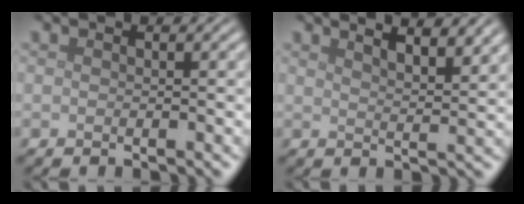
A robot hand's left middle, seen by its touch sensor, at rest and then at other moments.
{"total": 7.3, "force": [5.2, 2.5, 4.4], "torque": [-0.029, 0.028, 0.041]}